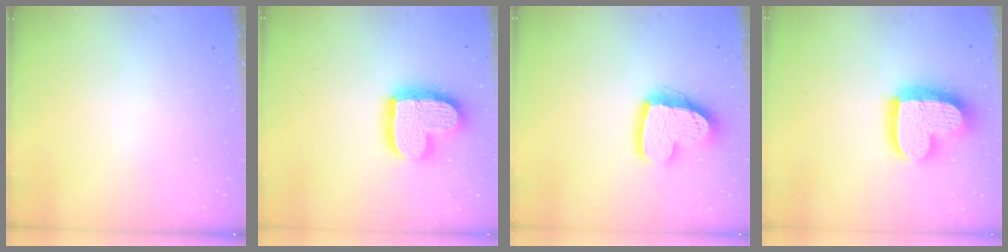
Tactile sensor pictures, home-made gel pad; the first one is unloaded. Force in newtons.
{"total": 17.8, "press": 17.8, "slide": 1.3}
{"total": 14.9, "press": 14.8, "slide": 1.4}
{"total": 19.0, "press": 19.0, "slide": 1.6}